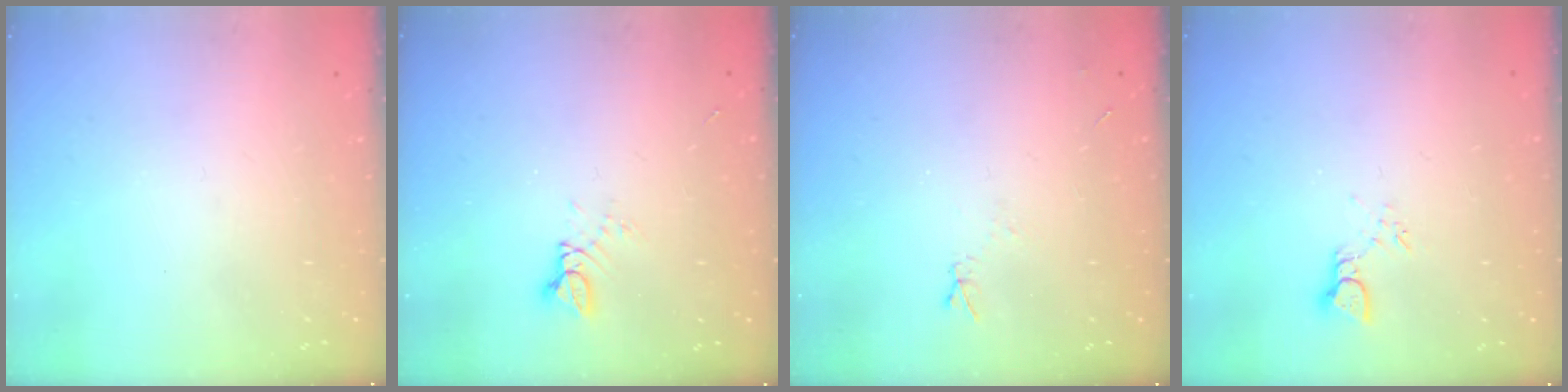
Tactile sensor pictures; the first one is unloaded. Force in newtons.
{"total": 4.1, "press": 4.1, "slide": 0.2}
{"total": 4.8, "press": 4.8, "slide": 0.7}
{"total": 2.2, "press": 2.2, "slide": 0.1}